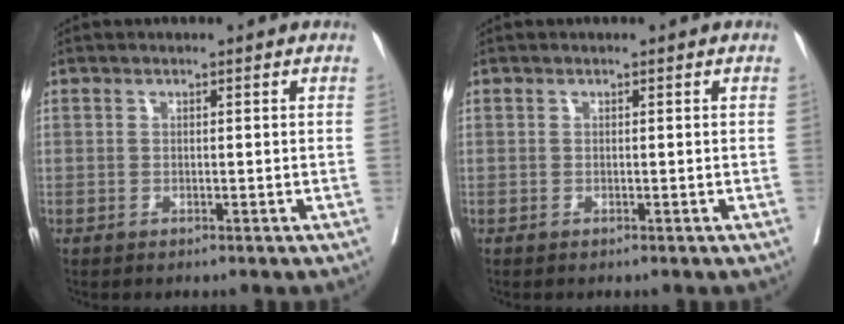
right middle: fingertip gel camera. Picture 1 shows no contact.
{"total": 0.0}